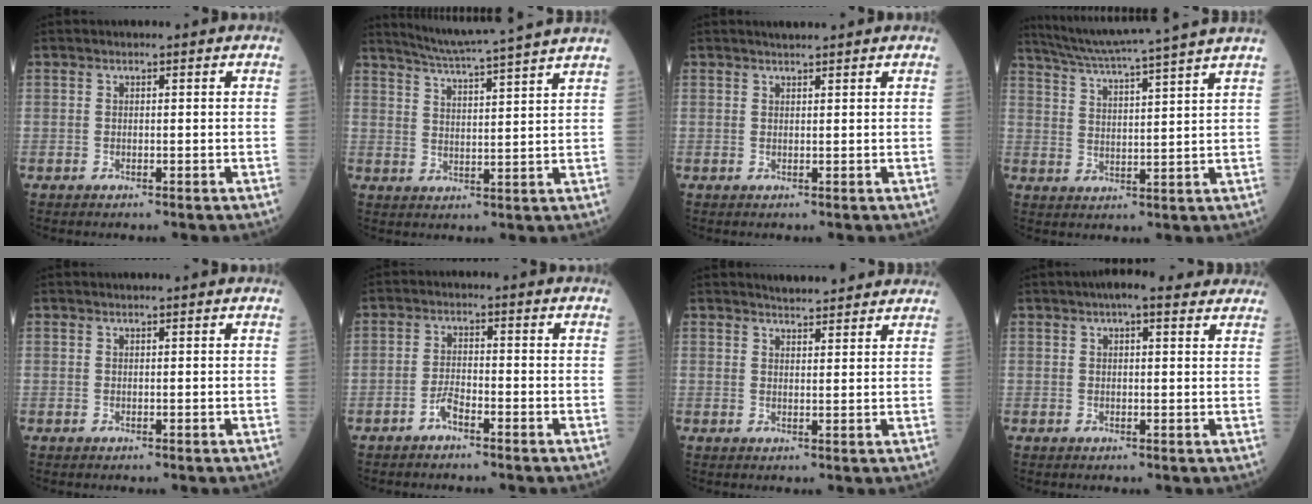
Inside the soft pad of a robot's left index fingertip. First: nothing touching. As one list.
[{"total": 14.5, "force": [13.1, -2.0, 6.0], "torque": [-0.109, -0.013, 0.181]}, {"total": 1.6, "force": [1.5, -0.1, 0.6], "torque": [-0.009, 0.009, 0.029]}, {"total": 16.0, "force": [14.1, -2.3, 7.2], "torque": [-0.132, -0.012, 0.202]}, {"total": 1.3, "force": [1.2, -0.2, 0.5], "torque": [-0.006, 0.010, 0.022]}, {"total": 2.5, "force": [-1.9, 0.4, 1.5], "torque": [-0.032, 0.000, -0.038]}, {"total": 6.4, "force": [6.0, 1.1, 1.8], "torque": [-0.027, 0.016, 0.074]}, {"total": 7.5, "force": [5.9, 1.9, 4.4], "torque": [-0.057, 0.034, 0.074]}]